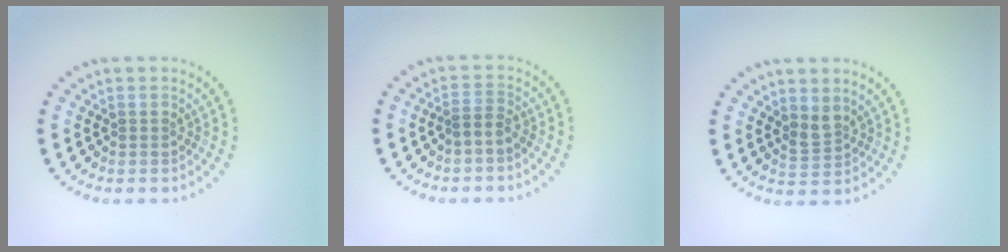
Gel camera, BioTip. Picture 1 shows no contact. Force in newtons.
{"total": 1.3, "press": 1.1, "slide": 0.7}
{"total": 1.7, "press": 1.3, "slide": 1.1}